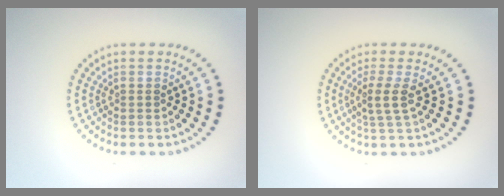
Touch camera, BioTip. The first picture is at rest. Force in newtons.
{"total": 2.2, "press": 1.6, "slide": 1.4}